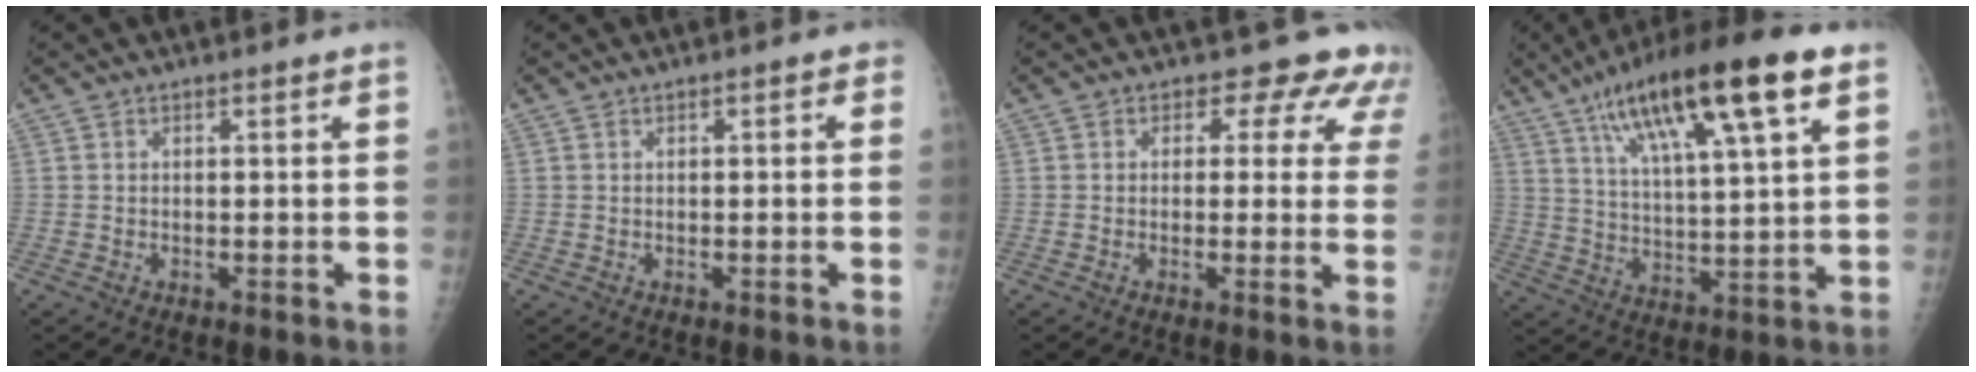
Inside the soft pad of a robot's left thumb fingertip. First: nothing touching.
{"total": 1.2, "force": [0.3, 0.7, 0.9], "torque": [-0.004, 0.003, -0.001]}
{"total": 7.9, "force": [5.7, 5.1, 2.1], "torque": [0.027, -0.017, 0.041]}
{"total": 20.9, "force": [10.8, 4.5, 17.2], "torque": [-0.282, -0.012, 0.186]}